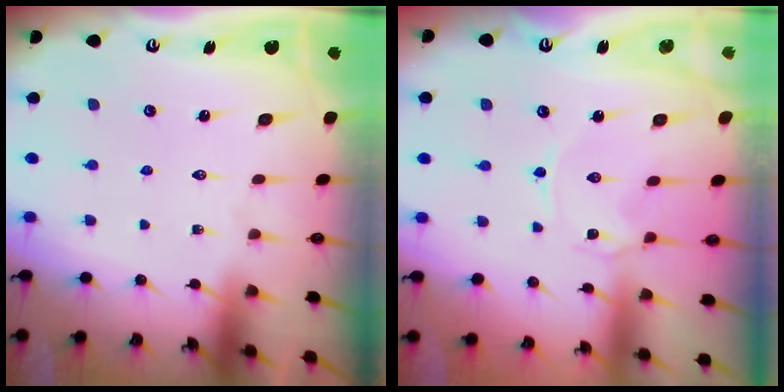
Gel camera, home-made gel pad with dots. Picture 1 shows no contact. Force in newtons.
{"total": 0.8, "press": 0.7, "slide": 0.3}